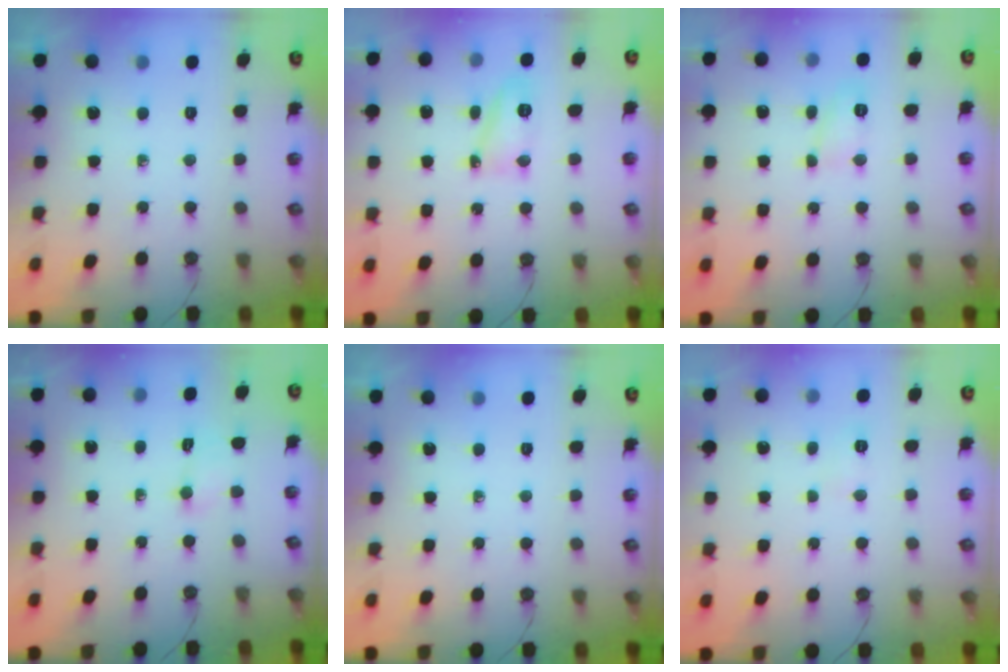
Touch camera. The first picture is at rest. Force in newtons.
{"total": 10.6, "press": 10.6, "slide": 0.7}
{"total": 5.4, "press": 5.4, "slide": 0.6}
{"total": 2.4, "press": 2.3, "slide": 0.7}
{"total": 0.0}
{"total": 4.8, "press": 4.7, "slide": 1.1}